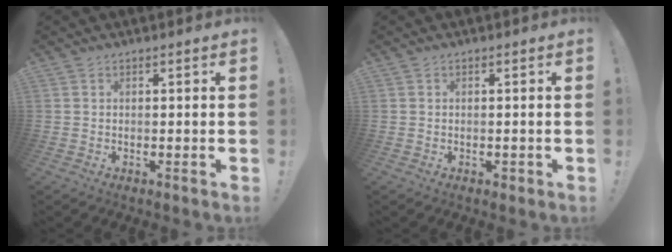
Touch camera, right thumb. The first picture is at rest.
{"total": 1.0, "force": [-0.3, 0.8, 0.6], "torque": [-0.013, 0.004, -0.003]}